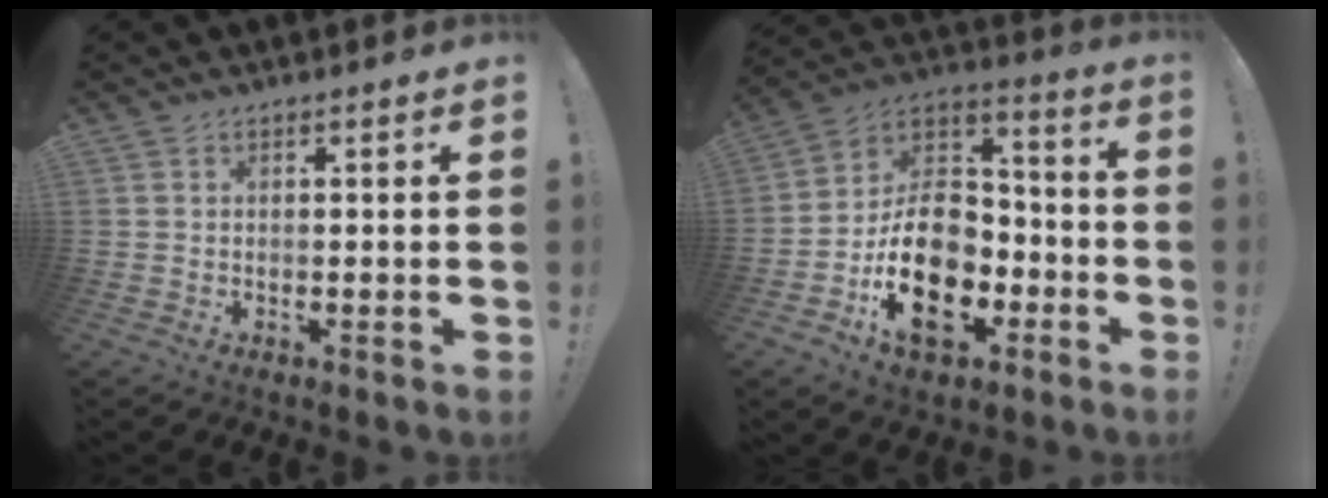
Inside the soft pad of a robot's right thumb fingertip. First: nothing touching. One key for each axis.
{"total": 20.9, "fx": -8.1, "fy": 13.9, "fz": 13.4, "tx": -0.208, "ty": 0.038, "tz": -0.125}